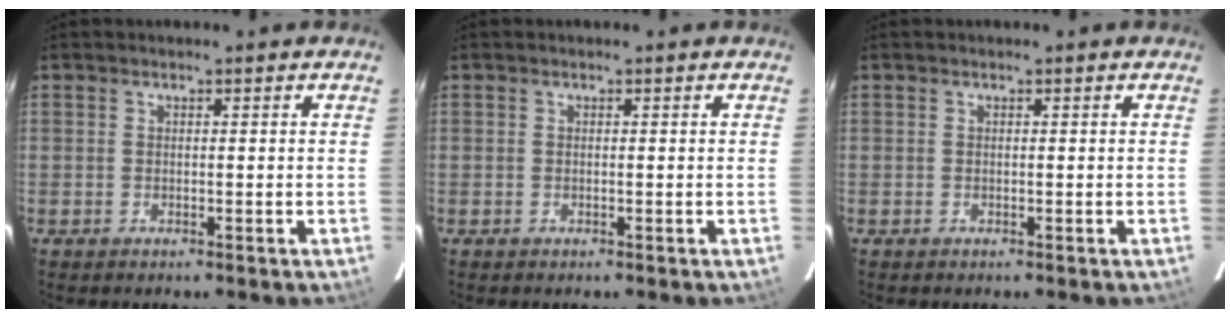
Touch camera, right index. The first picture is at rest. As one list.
[{"total": 0.0}, {"total": 0.0}]